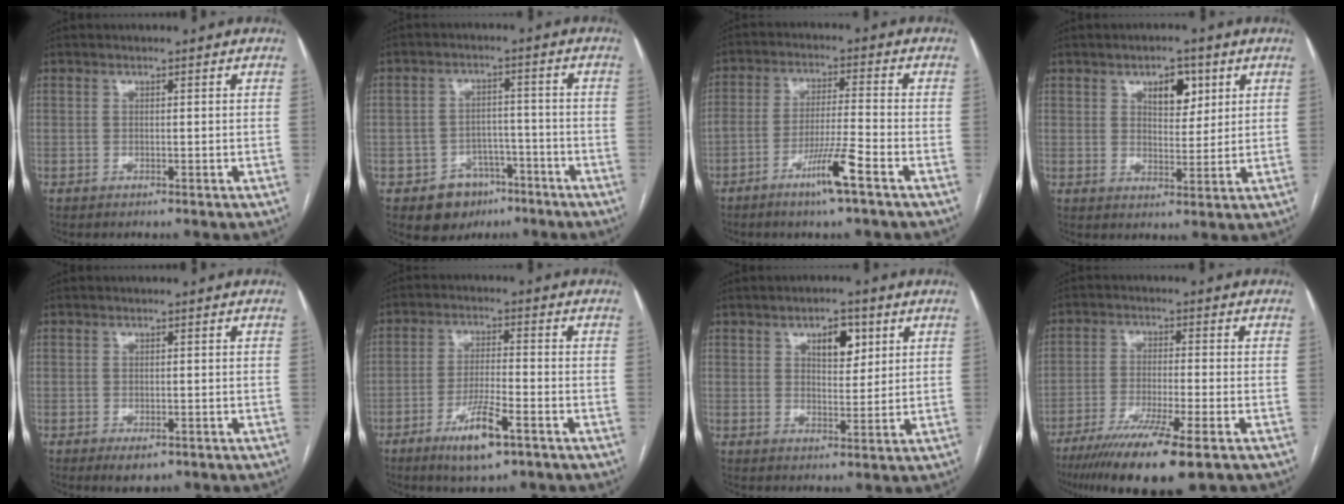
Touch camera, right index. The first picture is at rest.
{"total": 6.9, "force": [-3.8, 5.5, 1.5], "torque": [-0.014, 0.018, -0.046]}
{"total": 7.6, "force": [-4.4, -0.4, 6.2], "torque": [-0.115, -0.003, -0.080]}
{"total": 5.6, "force": [2.7, 2.8, 4.0], "torque": [-0.059, 0.005, 0.044]}
{"total": 2.7, "force": [-1.4, 1.4, 1.8], "torque": [-0.023, -0.003, -0.011]}
{"total": 8.1, "force": [-4.5, 1.4, 6.7], "torque": [-0.123, -0.012, -0.073]}
{"total": 5.4, "force": [2.5, 2.5, 4.1], "torque": [-0.063, 0.004, 0.041]}
{"total": 12.6, "force": [-8.0, 0.7, 9.8], "torque": [-0.170, -0.033, -0.132]}